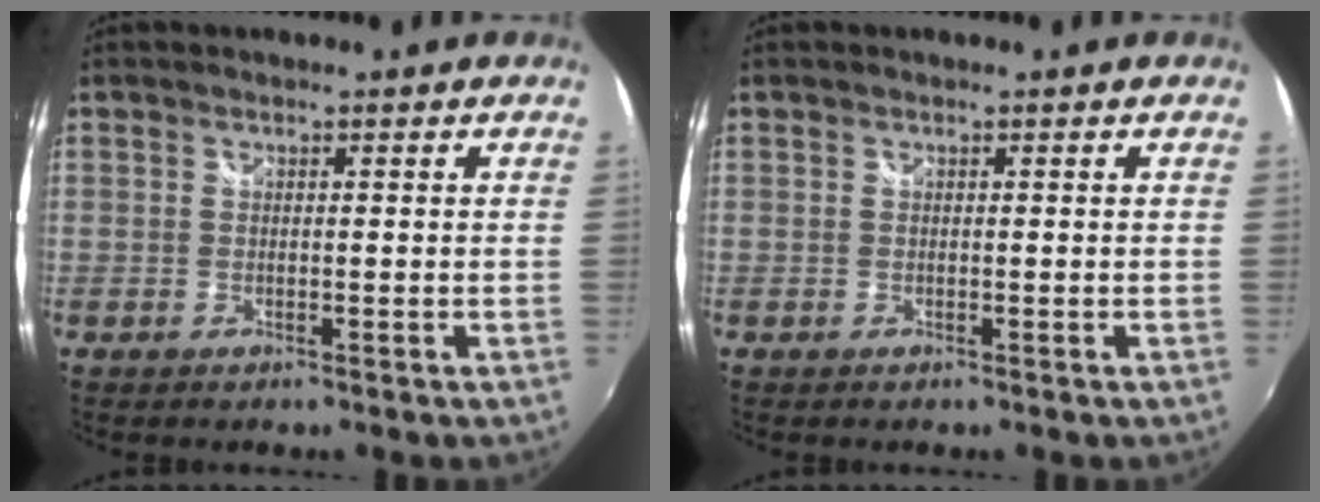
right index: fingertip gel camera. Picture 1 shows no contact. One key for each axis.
{"total": 0.0}